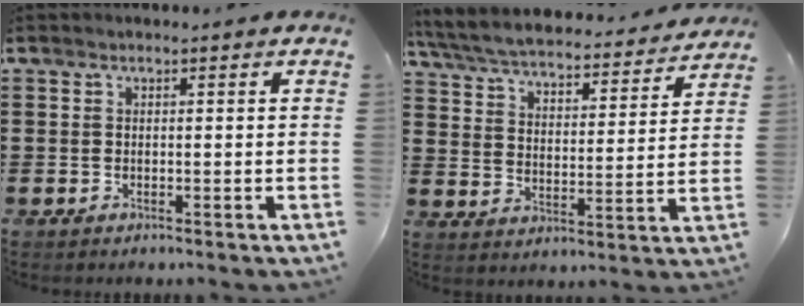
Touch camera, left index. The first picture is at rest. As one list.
[{"total": 5.2, "force": [5.0, 0.3, 1.4], "torque": [-0.054, -0.036, 0.080]}]